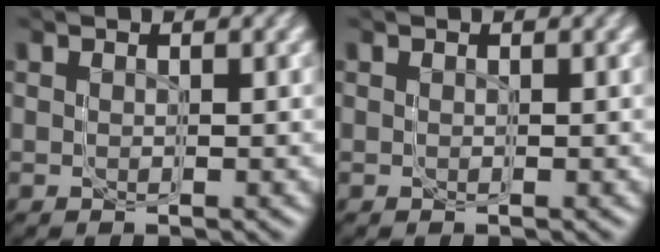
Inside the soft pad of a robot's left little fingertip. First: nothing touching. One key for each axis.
{"total": 0.0}